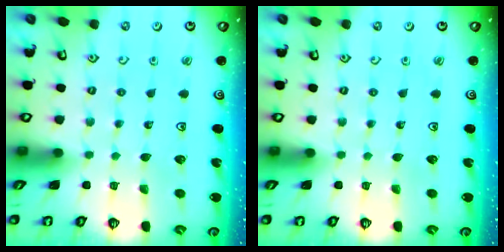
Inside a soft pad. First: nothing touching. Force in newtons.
{"total": 0.0}